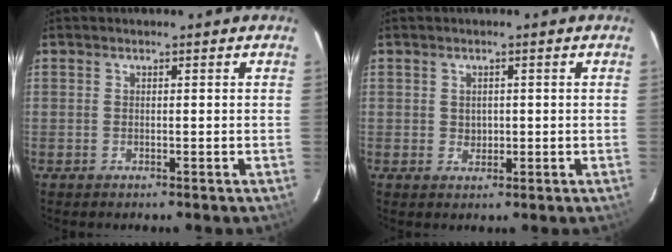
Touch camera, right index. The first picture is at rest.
{"total": 1.7, "force": [0.2, 1.6, 0.6], "torque": [-0.005, 0.002, 0.005]}